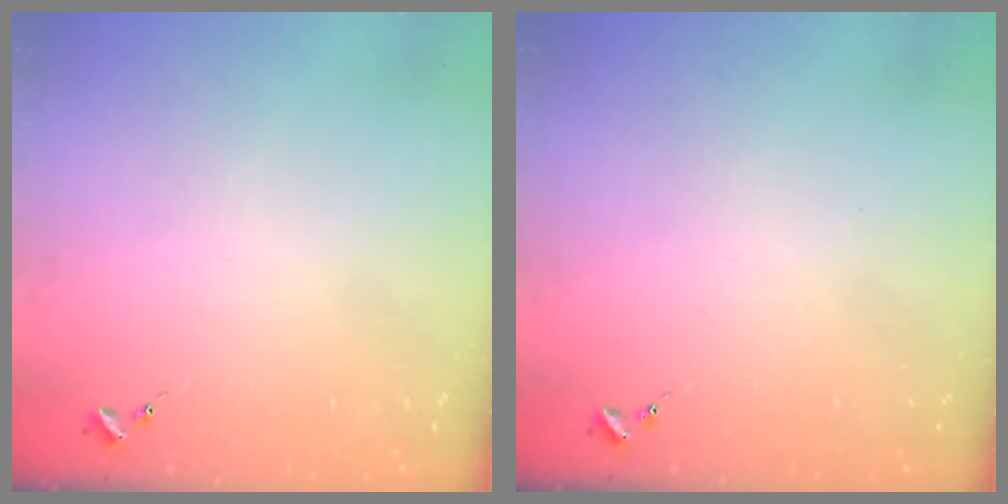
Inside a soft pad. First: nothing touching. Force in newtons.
{"total": 0.0}